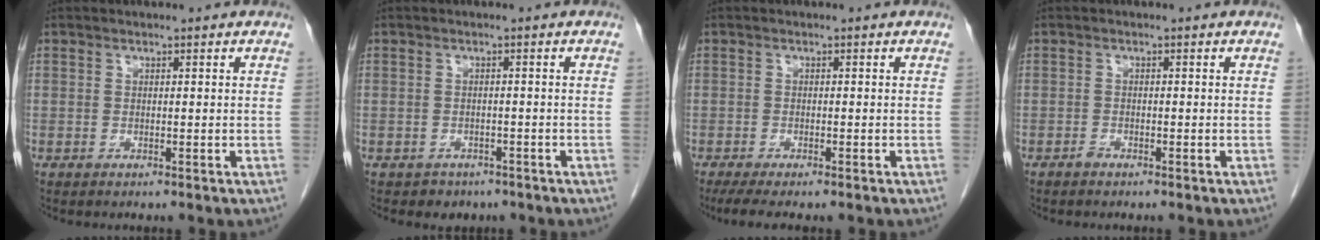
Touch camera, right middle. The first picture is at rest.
{"total": 2.6, "force": [-1.9, 1.8, 0.1], "torque": [-0.014, 0.005, -0.024]}
{"total": 5.6, "force": [-4.4, 1.0, 3.4], "torque": [-0.048, -0.013, -0.065]}
{"total": 0.8, "force": [-0.8, 0.2, 0.3], "torque": [-0.010, 0.000, -0.013]}